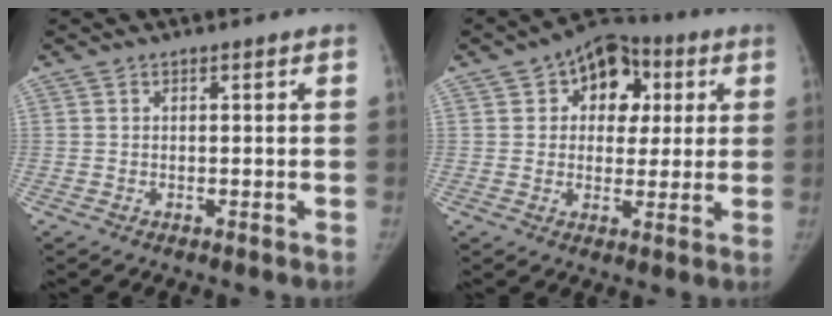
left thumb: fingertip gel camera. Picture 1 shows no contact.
{"total": 11.7, "force": [3.5, 8.9, 6.8], "torque": [-0.036, 0.008, 0.043]}